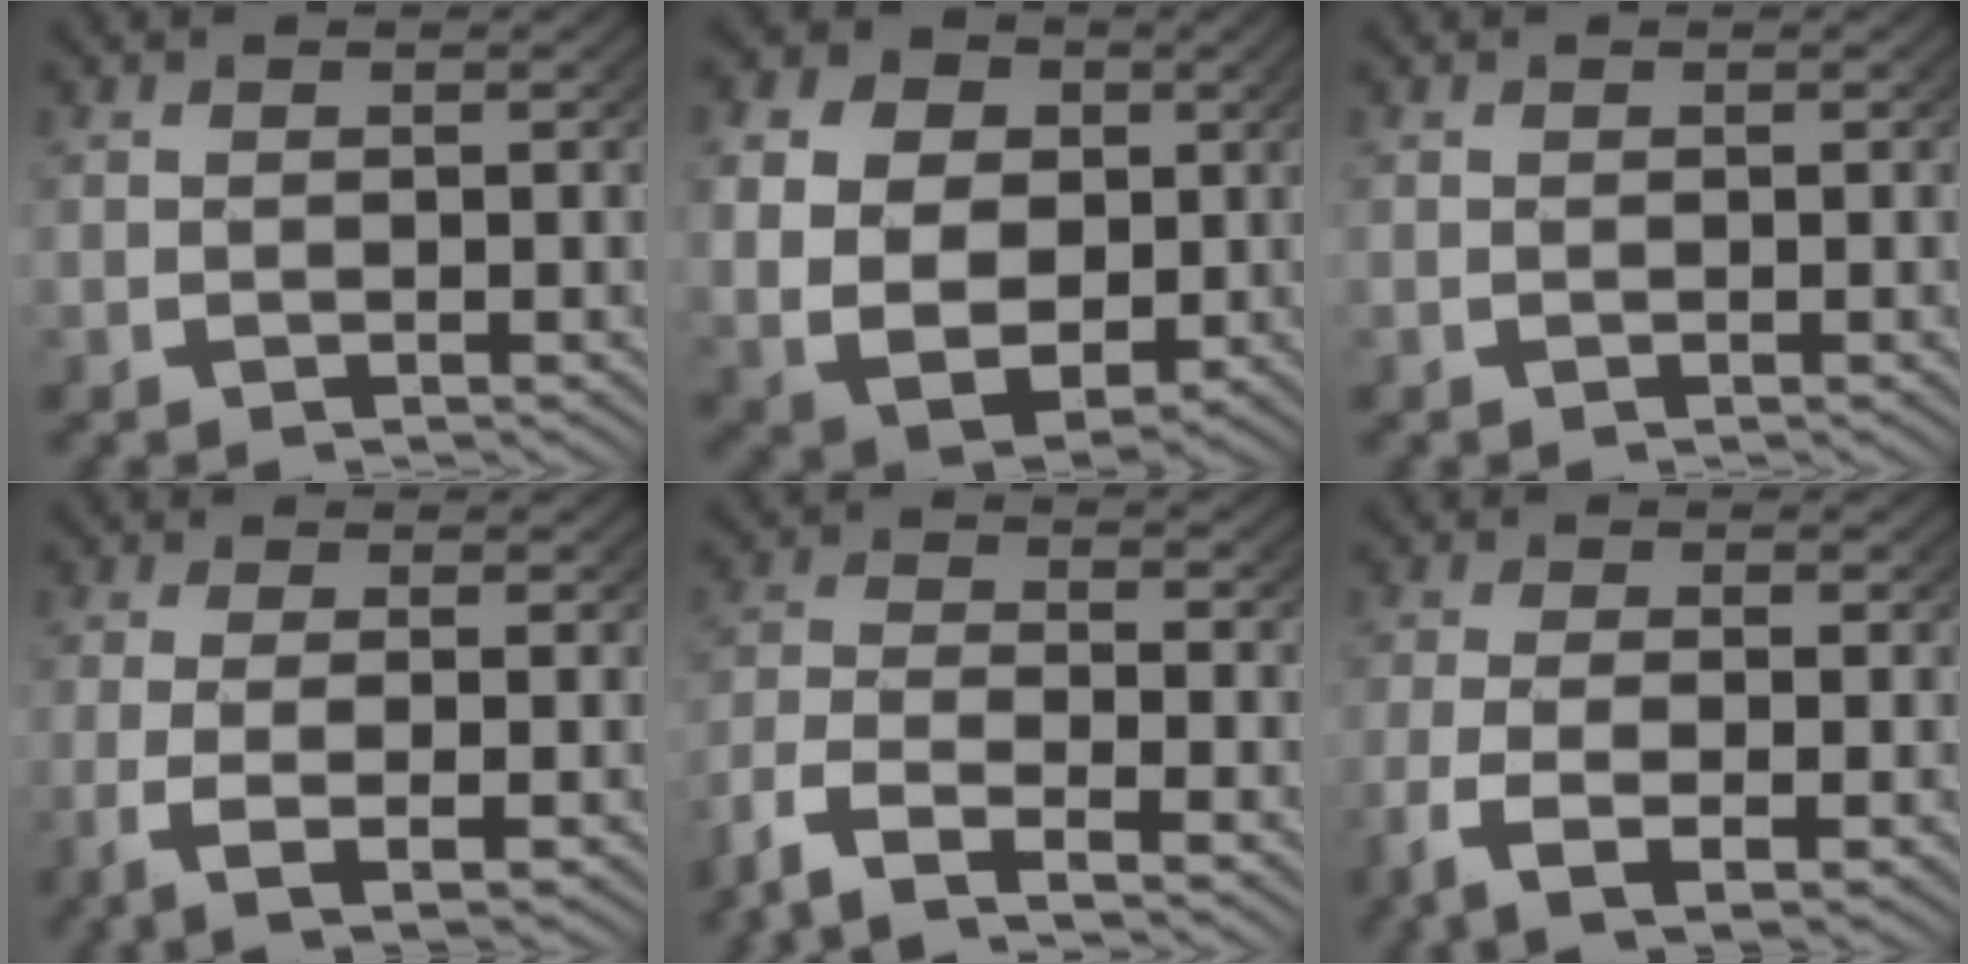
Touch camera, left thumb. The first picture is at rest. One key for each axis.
{"total": 13.5, "fx": -0.2, "fy": 10.7, "fz": 8.2, "tx": -0.179, "ty": -0.052, "tz": 0.009}
{"total": 0.0}
{"total": 4.4, "fx": -0.8, "fy": 1.1, "fz": 4.1, "tx": -0.088, "ty": -0.010, "tz": -0.006}
{"total": 8.3, "fx": -4.9, "fy": 4.4, "fz": 5.0, "tx": -0.119, "ty": -0.020, "tz": -0.078}
{"total": 4.8, "fx": -1.4, "fy": 2.0, "fz": 4.2, "tx": -0.092, "ty": -0.011, "tz": -0.019}